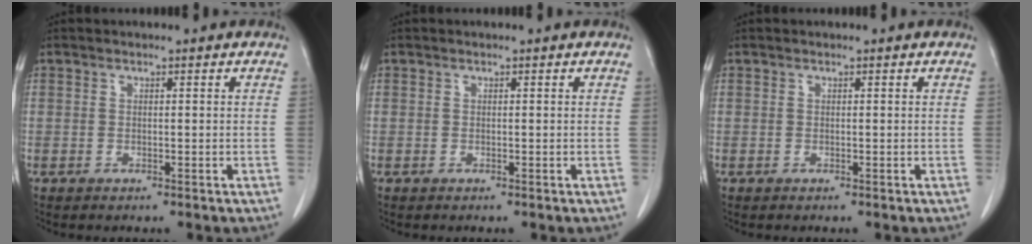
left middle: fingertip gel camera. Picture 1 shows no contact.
{"total": 0.0}
{"total": 0.0}